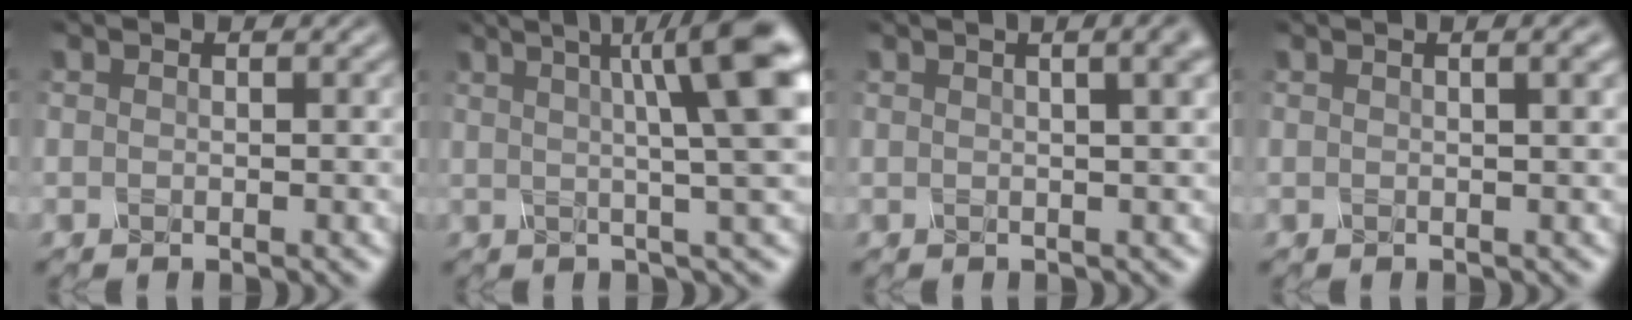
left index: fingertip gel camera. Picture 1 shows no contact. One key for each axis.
{"total": 9.3, "fx": 2.2, "fy": 1.7, "fz": 8.8, "tx": -0.088, "ty": 0.022, "tz": 0.033}
{"total": 9.0, "fx": 3.6, "fy": 4.5, "fz": 7.0, "tx": -0.016, "ty": 0.065, "tz": 0.010}
{"total": 4.5, "fx": 1.8, "fy": 2.1, "fz": 3.5, "tx": -0.015, "ty": 0.038, "tz": 0.000}